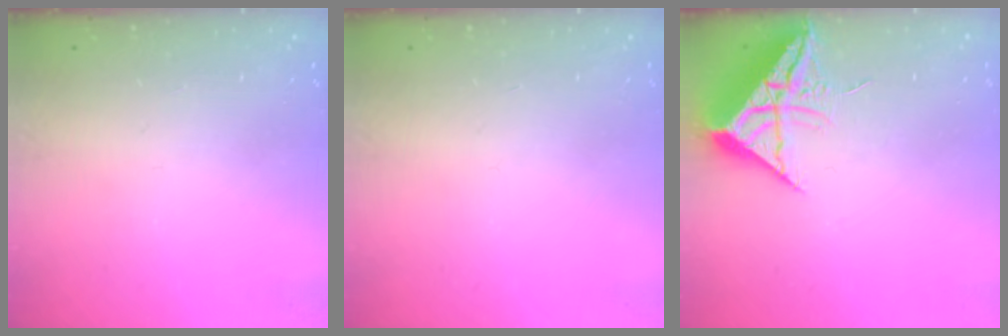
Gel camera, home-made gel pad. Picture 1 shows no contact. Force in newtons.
{"total": 0.0}
{"total": 10.4, "press": 10.3, "slide": 1.1}